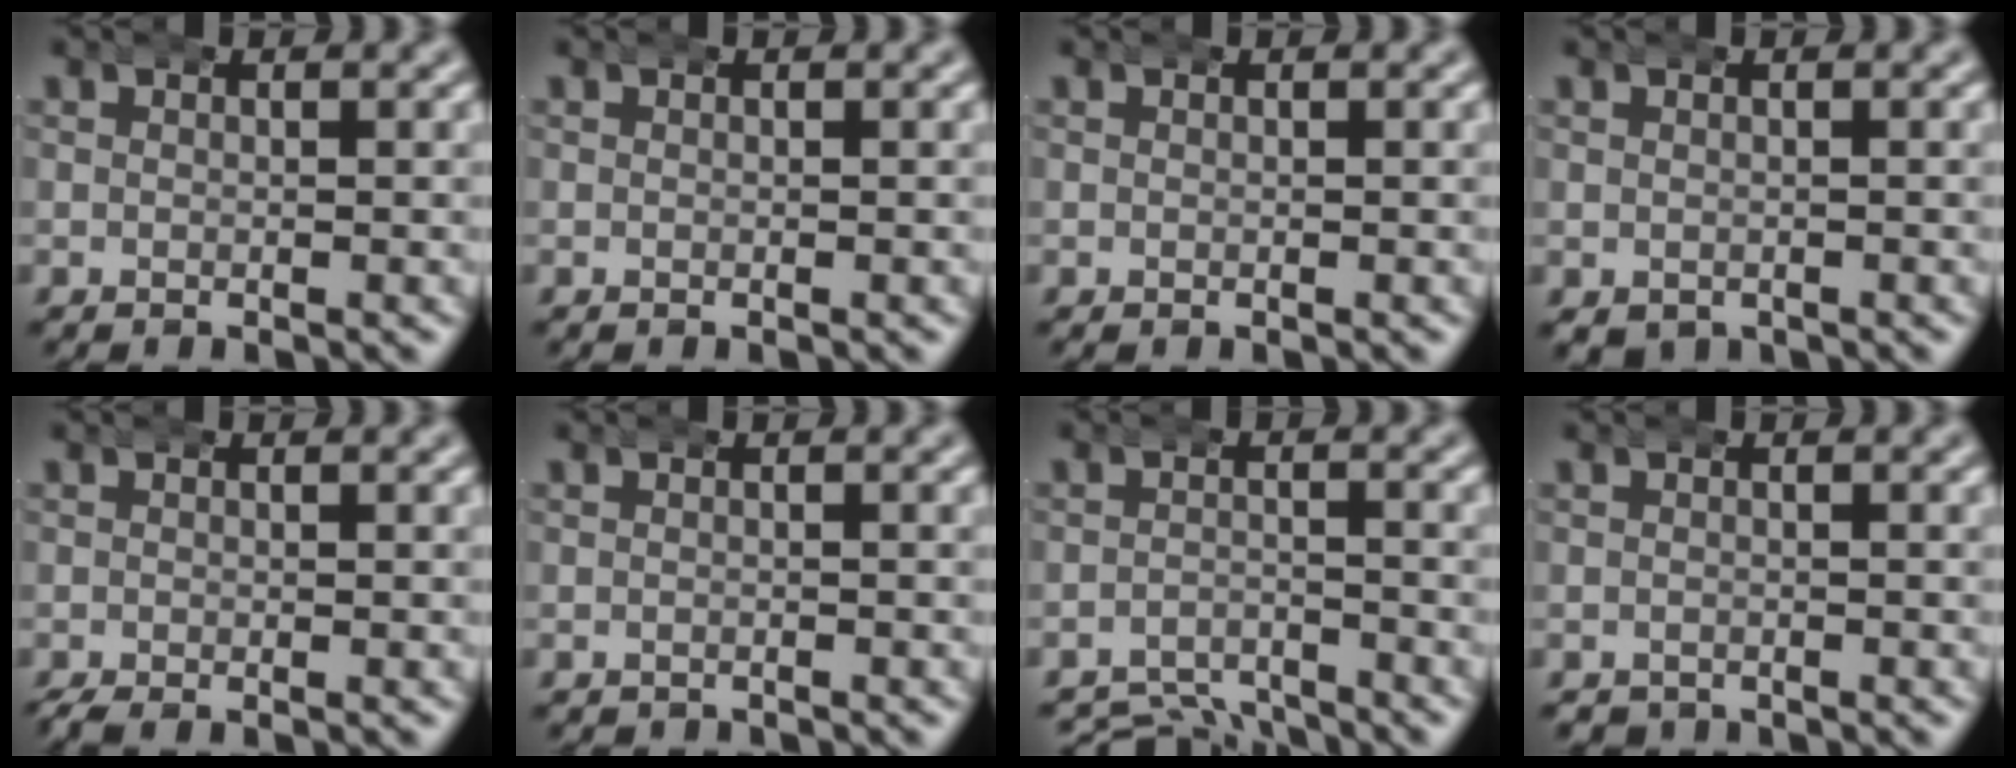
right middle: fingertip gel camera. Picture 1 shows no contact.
{"total": 0.0}
{"total": 0.0}
{"total": 2.0, "force": [-0.9, 1.6, 0.8], "torque": [-0.020, -0.014, -0.006]}
{"total": 1.1, "force": [-0.9, 0.4, 0.5], "torque": [-0.012, -0.006, -0.012]}
{"total": 0.9, "force": [-0.9, 0.2, -0.1], "torque": [-0.002, -0.006, -0.009]}
{"total": 5.0, "force": [-4.7, 1.7, 0.8], "torque": [0.002, -0.015, -0.082]}
{"total": 1.5, "force": [-1.3, 0.8, 0.0], "torque": [-0.002, -0.010, -0.016]}